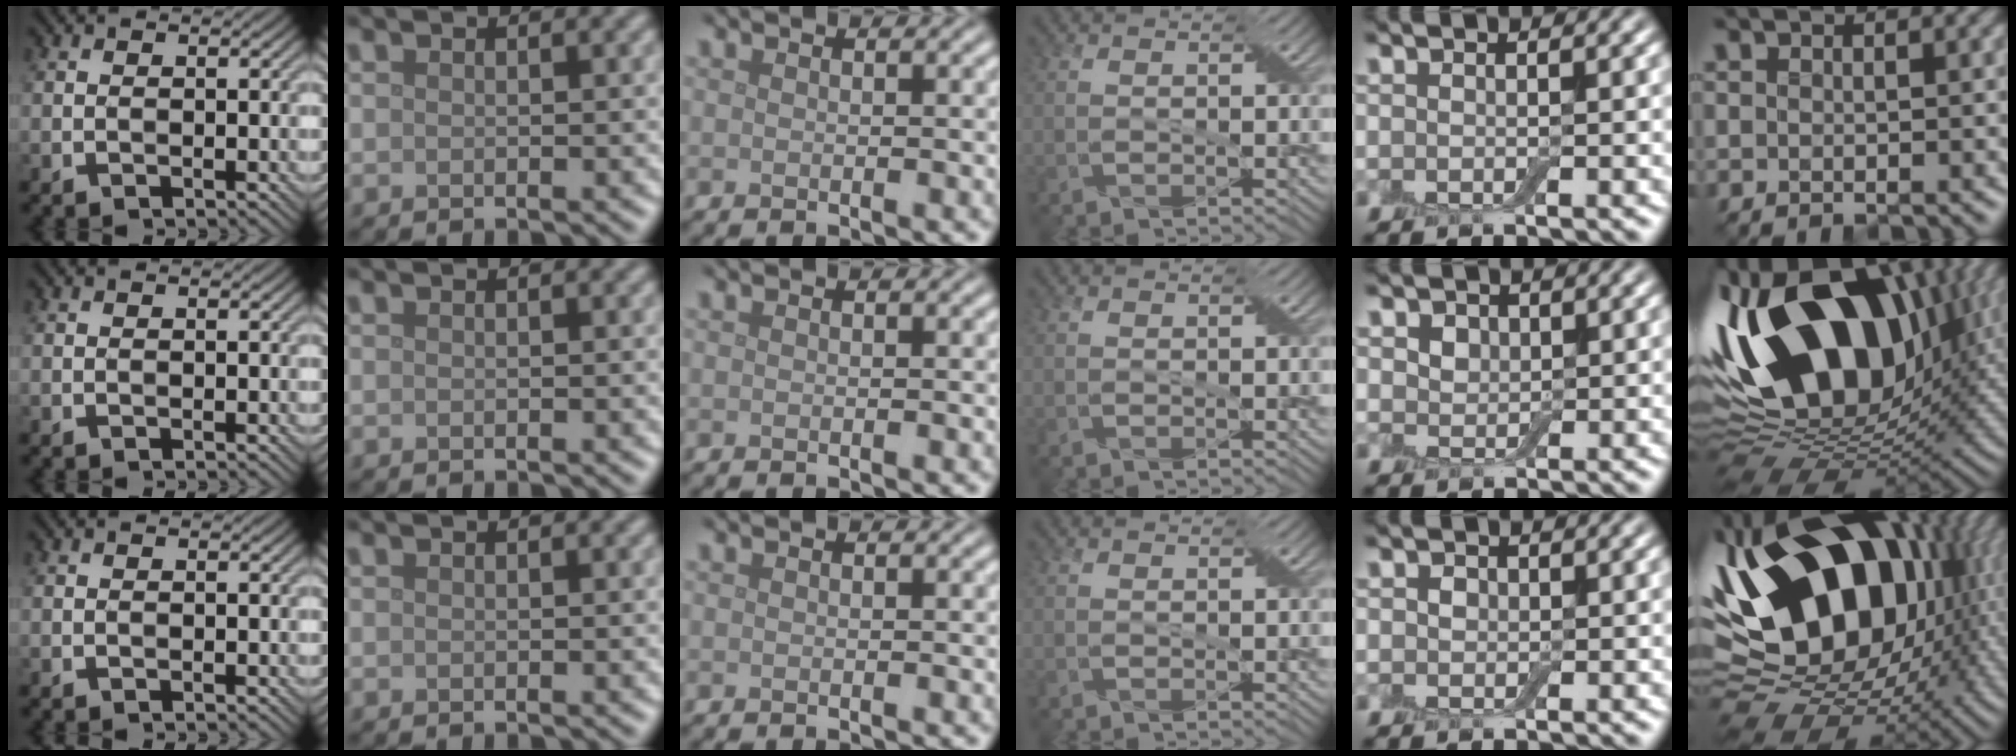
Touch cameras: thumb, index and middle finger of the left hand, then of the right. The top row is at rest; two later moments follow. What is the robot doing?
{"motion": "extract", "object": "drawer"}